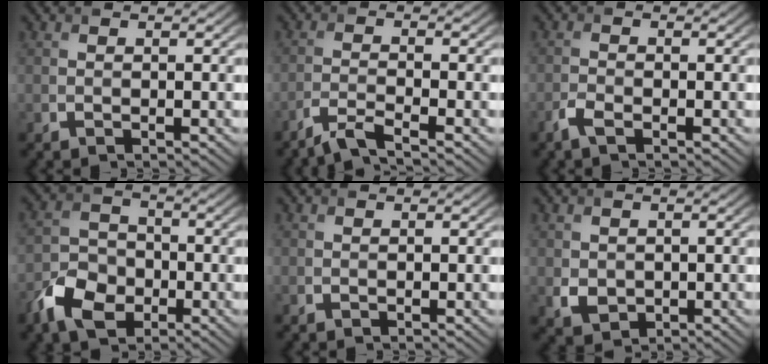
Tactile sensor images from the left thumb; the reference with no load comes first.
{"total": 3.4, "force": [-2.7, 0.4, 2.1], "torque": [-0.033, 0.002, -0.071]}
{"total": 1.9, "force": [-1.3, 0.7, 1.2], "torque": [-0.032, -0.002, -0.033]}
{"total": 7.0, "force": [-3.7, 4.7, 3.7], "torque": [-0.079, -0.004, -0.085]}
{"total": 0.0}
{"total": 2.4, "force": [0.2, 2.2, 1.1], "torque": [-0.033, -0.009, 0.007]}